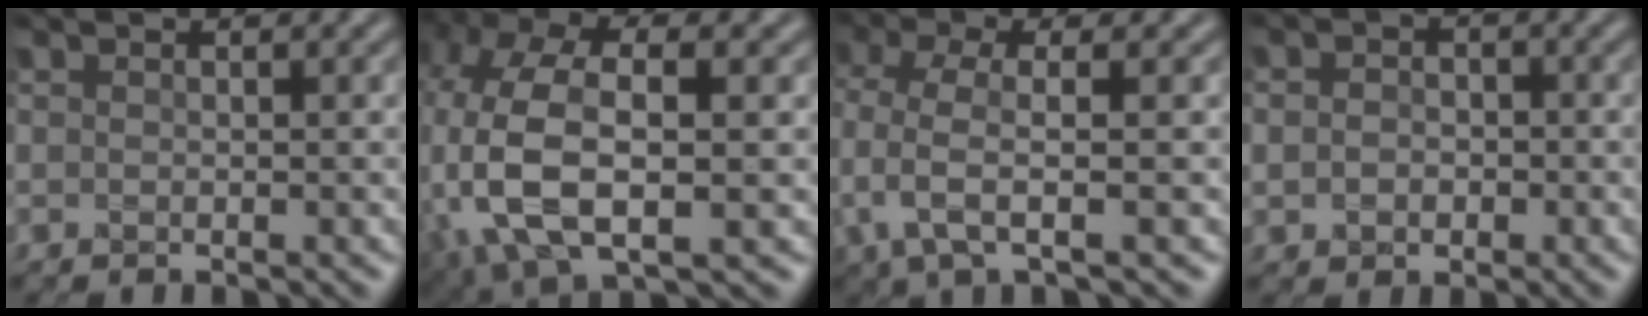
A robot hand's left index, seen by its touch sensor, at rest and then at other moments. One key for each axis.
{"total": 10.2, "fx": -0.9, "fy": 6.2, "fz": 8.1, "tx": -0.182, "ty": -0.007, "tz": -0.017}
{"total": 3.6, "fx": 0.0, "fy": 1.1, "fz": 3.4, "tx": -0.082, "ty": -0.001, "tz": -0.003}
{"total": 2.1, "fx": -0.3, "fy": 1.9, "fz": 0.9, "tx": -0.007, "ty": 0.001, "tz": -0.014}